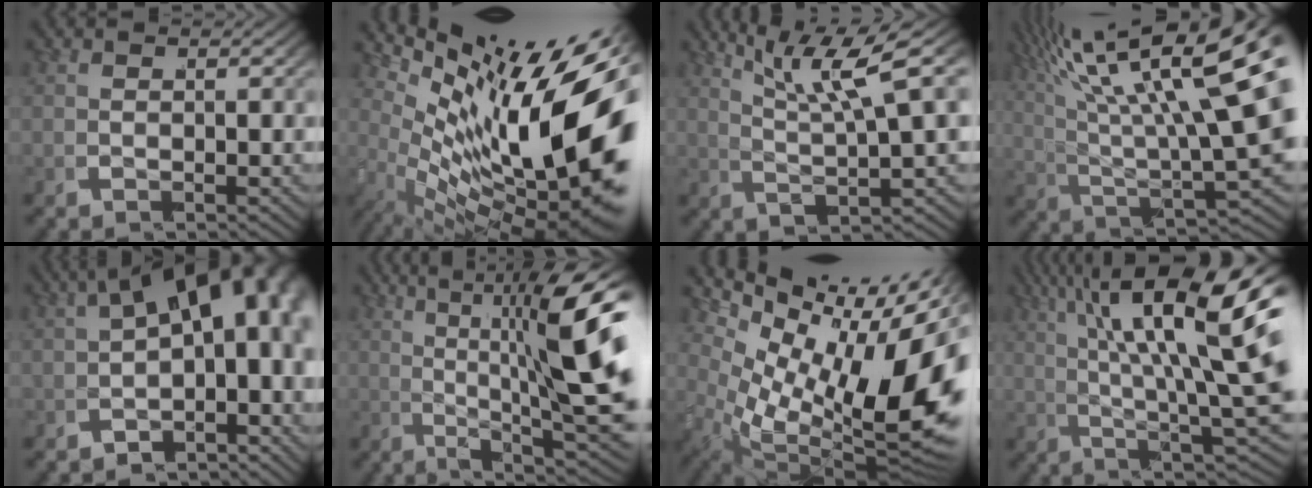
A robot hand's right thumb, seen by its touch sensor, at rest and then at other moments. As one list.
[{"total": 19.3, "force": [-0.9, 10.6, 16.1], "torque": [-0.262, -0.061, 0.011]}, {"total": 6.6, "force": [2.6, 2.3, 5.6], "torque": [-0.088, 0.000, 0.040]}, {"total": 13.7, "force": [4.1, 6.8, 11.2], "torque": [-0.180, -0.002, 0.060]}, {"total": 12.0, "force": [0.4, 7.1, 9.7], "torque": [-0.129, 0.001, -0.009]}, {"total": 12.1, "force": [0.1, 4.9, 11.0], "torque": [-0.145, -0.028, 0.004]}, {"total": 20.5, "force": [-0.8, 13.0, 15.8], "torque": [-0.268, -0.060, 0.006]}, {"total": 14.3, "force": [2.9, 5.9, 12.8], "torque": [-0.182, -0.005, 0.044]}]